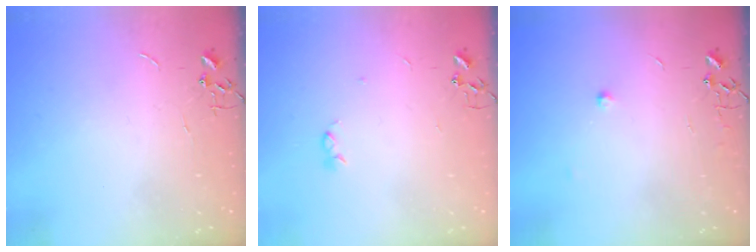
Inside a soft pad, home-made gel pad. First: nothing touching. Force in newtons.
{"total": 2.8, "press": 2.7, "slide": 0.5}
{"total": 6.2, "press": 6.2, "slide": 0.5}